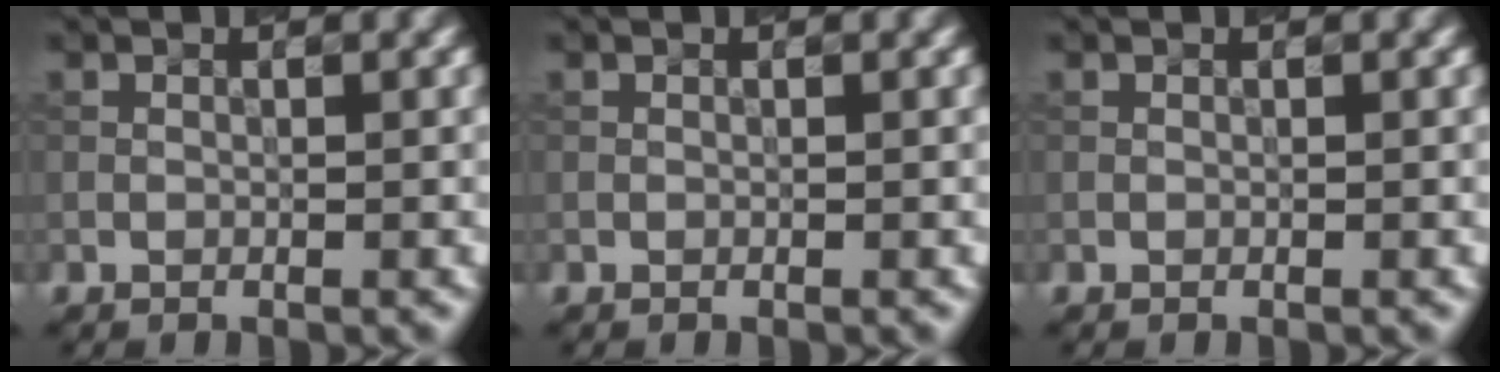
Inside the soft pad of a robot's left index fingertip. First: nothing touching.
{"total": 0.0}
{"total": 0.0}